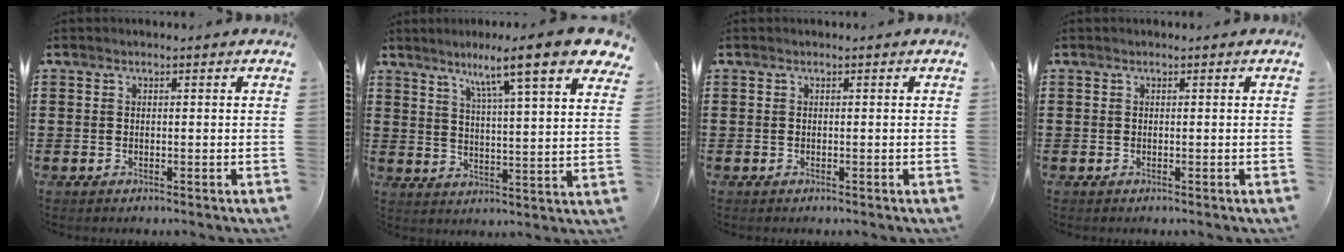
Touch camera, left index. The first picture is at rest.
{"total": 11.0, "force": [8.0, 0.4, 7.5], "torque": [-0.137, -0.040, 0.121]}
{"total": 0.0}
{"total": 0.0}